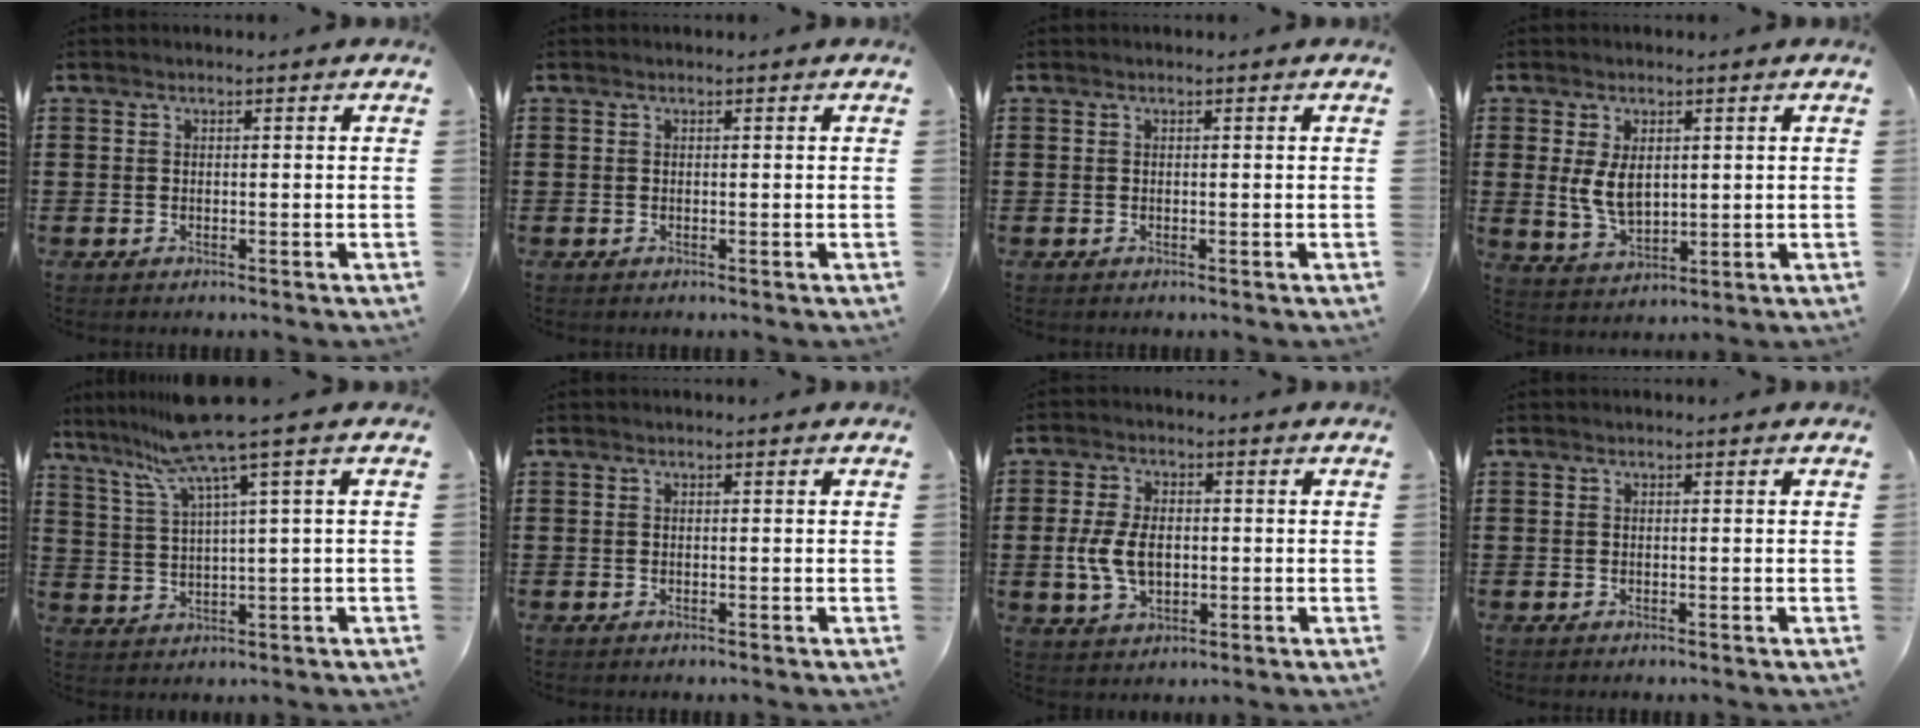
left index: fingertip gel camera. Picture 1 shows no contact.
{"total": 0.0}
{"total": 0.0}
{"total": 5.4, "force": [0.9, 3.3, 4.2], "torque": [-0.094, 0.000, 0.011]}
{"total": 8.3, "force": [5.4, -0.7, 6.3], "torque": [-0.154, -0.035, 0.088]}
{"total": 0.0}
{"total": 6.7, "force": [-0.5, 4.2, 5.2], "torque": [-0.119, 0.006, -0.013]}
{"total": 0.0}